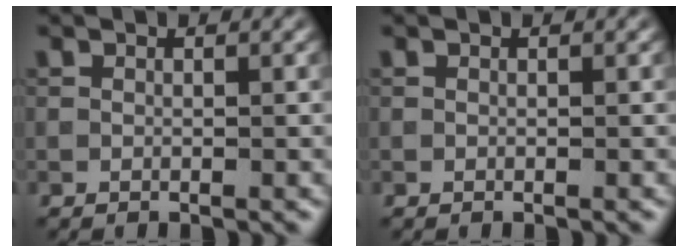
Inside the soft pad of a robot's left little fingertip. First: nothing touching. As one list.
[{"total": 0.0}]